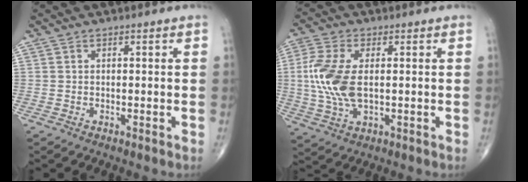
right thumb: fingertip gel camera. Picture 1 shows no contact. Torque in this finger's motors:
{"motor_torque": [0.44, 2.48, 0.88, -0.24, 0.36]}